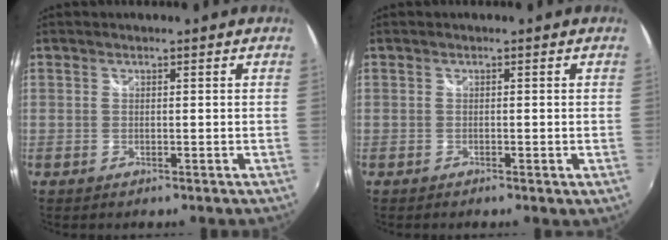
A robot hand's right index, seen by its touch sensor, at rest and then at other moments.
{"total": 0.5, "force": [-0.2, 0.2, 0.4], "torque": [-0.007, -0.002, -0.005]}